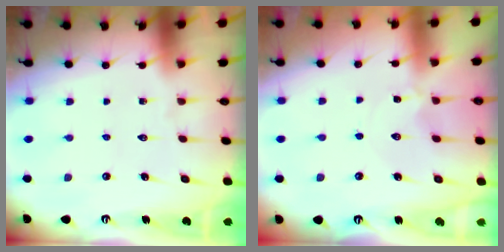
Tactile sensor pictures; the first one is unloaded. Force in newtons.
{"total": 0.0}